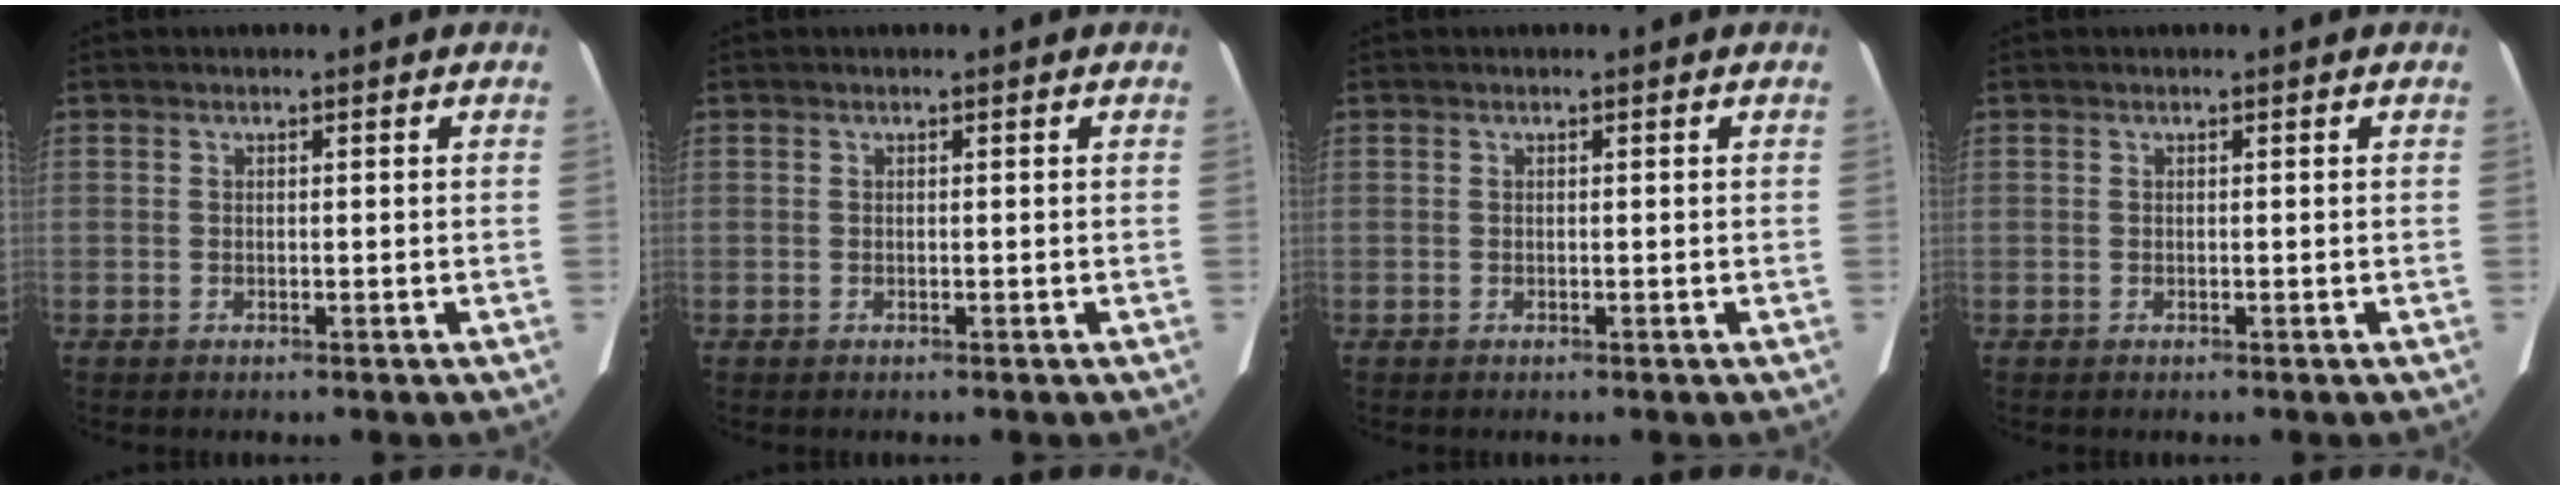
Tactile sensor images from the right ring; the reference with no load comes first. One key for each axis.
{"total": 0.0}
{"total": 0.0}
{"total": 0.0}